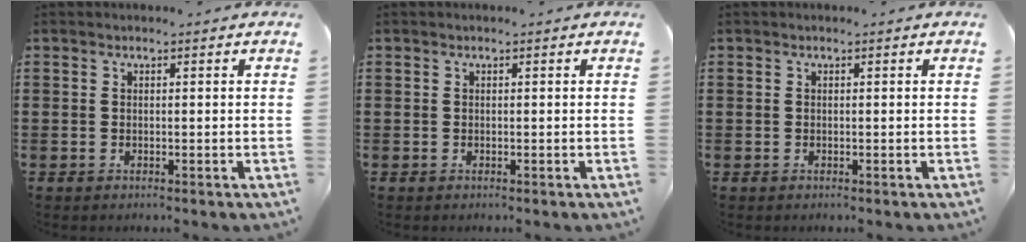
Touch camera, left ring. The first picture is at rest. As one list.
[{"total": 0.0}, {"total": 0.0}]